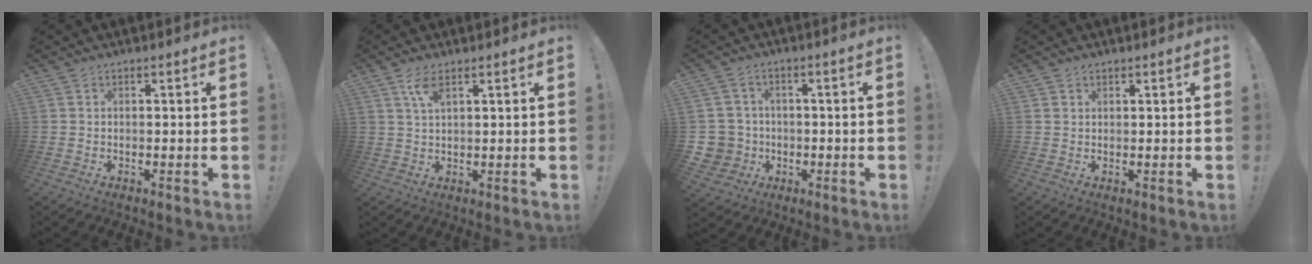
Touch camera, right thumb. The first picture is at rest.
{"total": 4.4, "force": [2.5, 1.2, 3.4], "torque": [-0.073, -0.002, 0.044]}
{"total": 6.1, "force": [-0.6, 6.0, 1.2], "torque": [-0.031, 0.007, -0.004]}
{"total": 1.2, "force": [0.9, 0.8, 0.2], "torque": [0.001, -0.003, 0.017]}